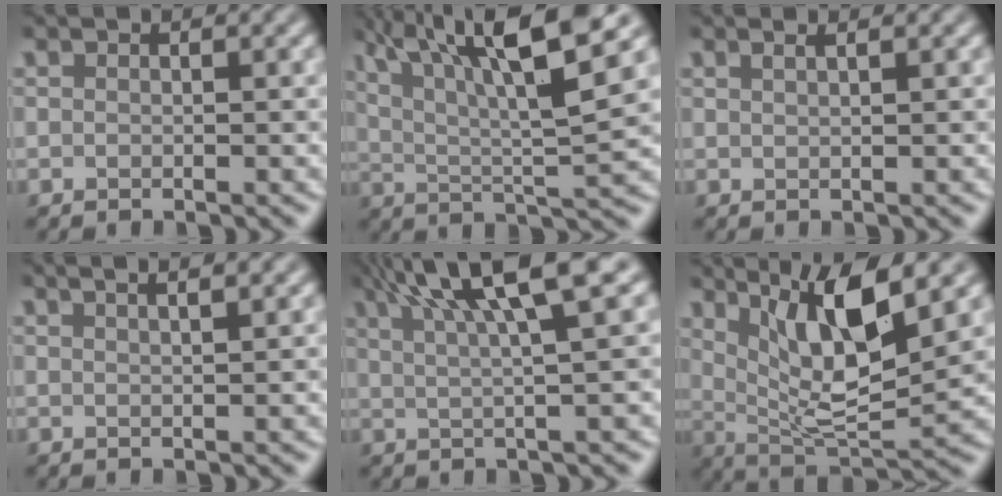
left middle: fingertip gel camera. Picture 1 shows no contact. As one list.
[{"total": 11.6, "force": [5.8, 2.5, 9.7], "torque": [-0.160, 0.012, 0.101]}, {"total": 1.0, "force": [0.7, 0.4, 0.7], "torque": [-0.002, -0.002, 0.003]}, {"total": 4.7, "force": [2.8, 2.1, 3.1], "torque": [-0.010, 0.040, 0.000]}, {"total": 9.3, "force": [4.6, 1.9, 7.8], "torque": [-0.090, 0.028, 0.066]}, {"total": 8.2, "force": [3.6, 2.1, 7.1], "torque": [-0.124, -0.012, 0.070]}]